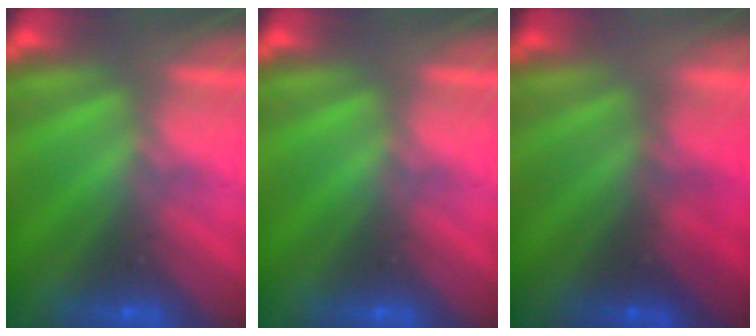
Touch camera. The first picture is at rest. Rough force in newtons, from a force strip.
{"total": 0.0}
{"total": 1.7}